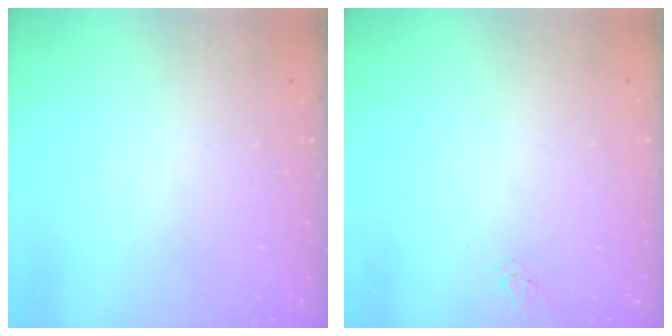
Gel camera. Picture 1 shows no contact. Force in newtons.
{"total": 3.1, "press": 3.1, "slide": 0.4}